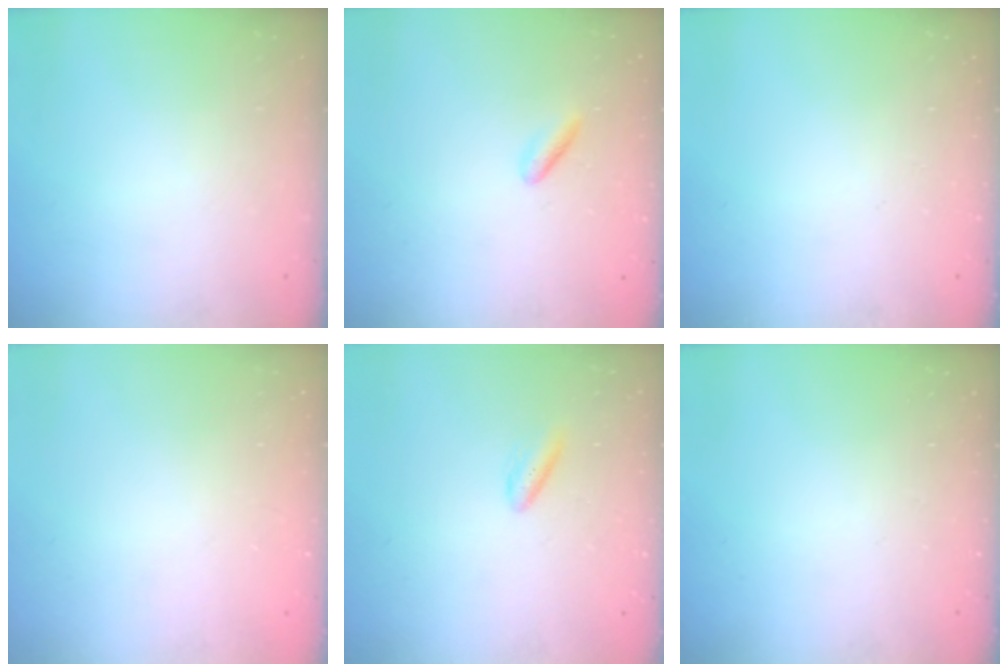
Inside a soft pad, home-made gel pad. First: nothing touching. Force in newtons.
{"total": 1.2, "press": 1.0, "slide": 0.6}
{"total": 0.0}
{"total": 2.2, "press": 2.2, "slide": 0.1}
{"total": 2.8, "press": 2.5, "slide": 1.3}
{"total": 0.0}